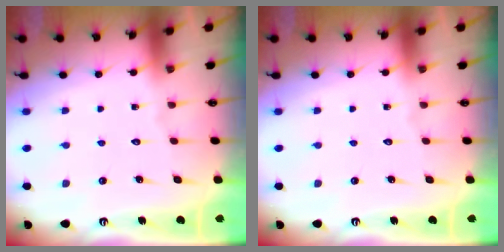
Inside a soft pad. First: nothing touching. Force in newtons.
{"total": 0.0}